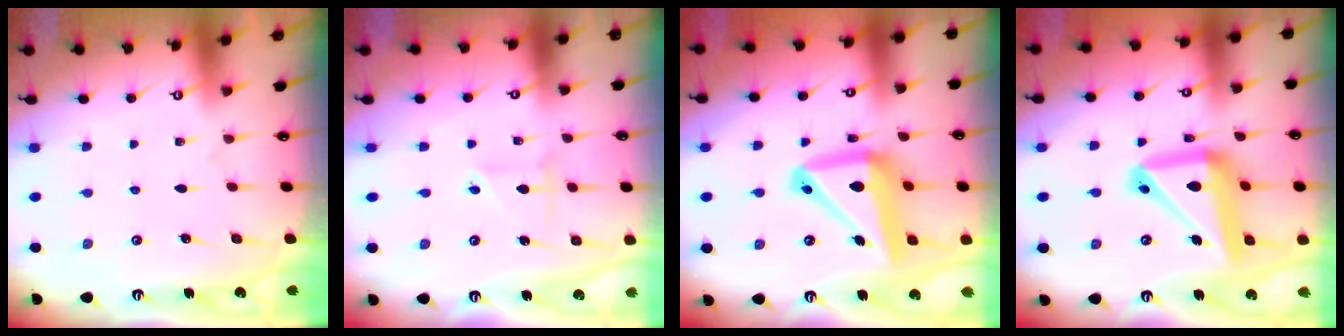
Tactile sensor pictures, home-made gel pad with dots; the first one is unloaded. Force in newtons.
{"total": 2.3, "press": 2.3, "slide": 0.4}
{"total": 16.6, "press": 16.5, "slide": 2.1}
{"total": 16.8, "press": 16.8, "slide": 1.7}